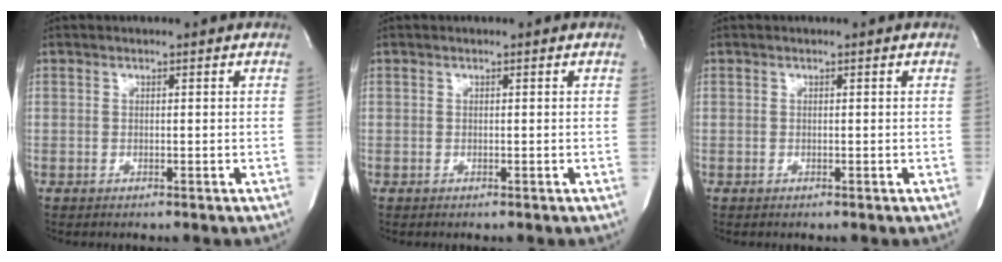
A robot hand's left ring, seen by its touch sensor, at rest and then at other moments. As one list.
[{"total": 0.0}, {"total": 0.0}]